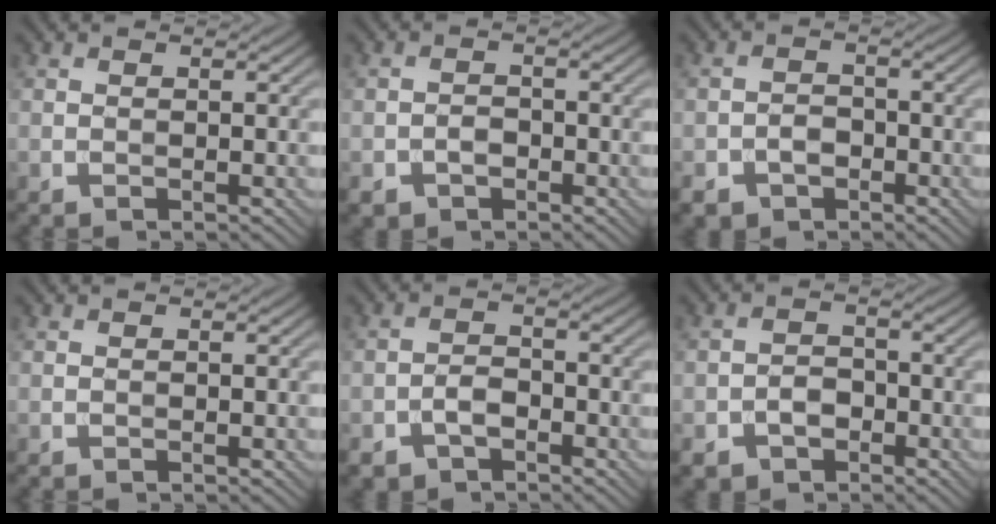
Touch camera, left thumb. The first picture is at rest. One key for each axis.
{"total": 2.8, "fx": -1.6, "fy": 2.0, "fz": 1.2, "tx": -0.022, "ty": -0.003, "tz": -0.032}
{"total": 4.1, "fx": -2.4, "fy": 2.9, "fz": 1.6, "tx": -0.018, "ty": 0.000, "tz": -0.052}
{"total": 0.0}
{"total": 3.9, "fx": -2.3, "fy": 2.3, "fz": 2.0, "tx": -0.039, "ty": -0.001, "tz": -0.051}
{"total": 4.2, "fx": -2.4, "fy": 3.0, "fz": 1.8, "tx": -0.025, "ty": -0.001, "tz": -0.054}